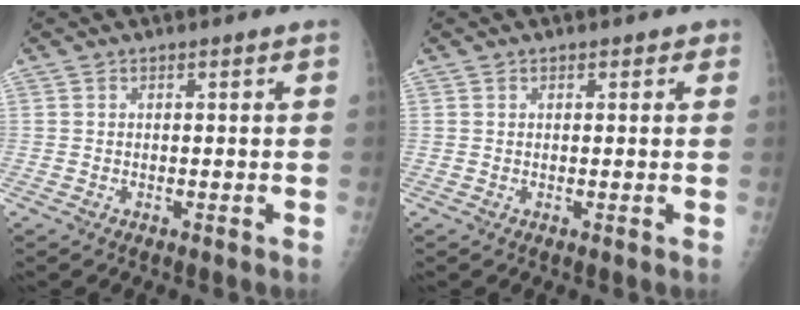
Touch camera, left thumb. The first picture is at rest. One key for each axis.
{"total": 1.1, "fx": 0.6, "fy": 0.8, "fz": 0.3, "tx": 0.012, "ty": -0.001, "tz": 0.003}